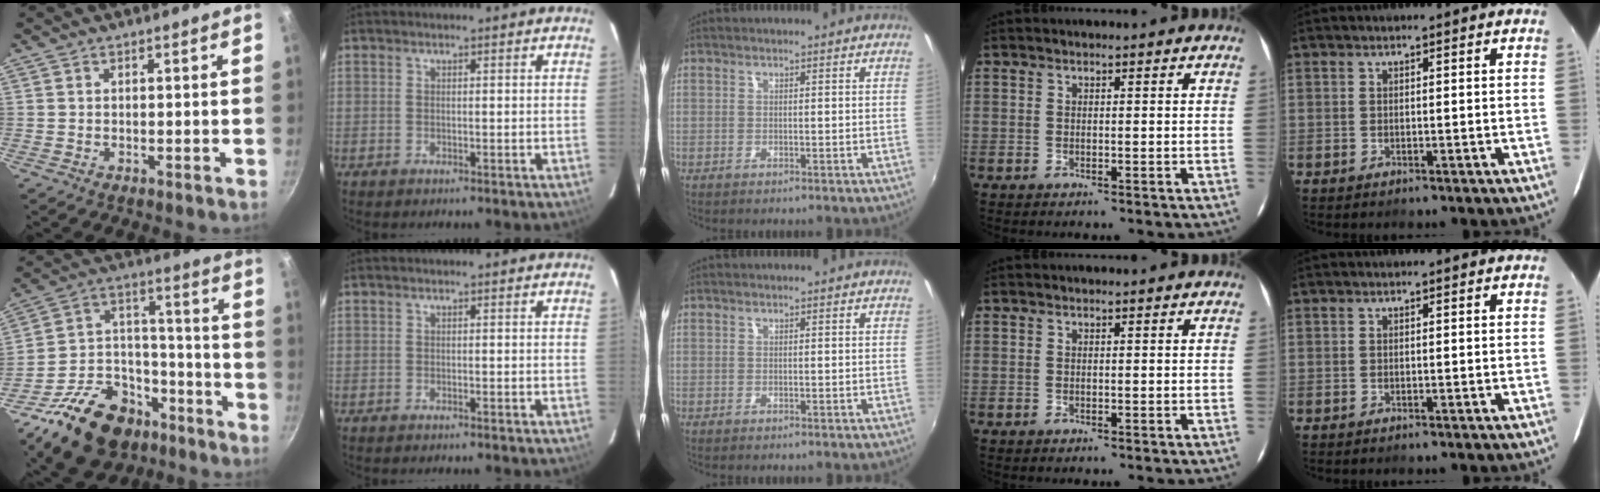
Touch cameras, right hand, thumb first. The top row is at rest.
{"thumb": {"total": 23.0, "force": [-14.2, 13.9, 11.6], "torque": [-0.158, 0.100, -0.228]}, "index": {"total": 0.8, "force": [-0.7, 0.2, 0.2], "torque": [-0.008, 0.003, -0.012]}}